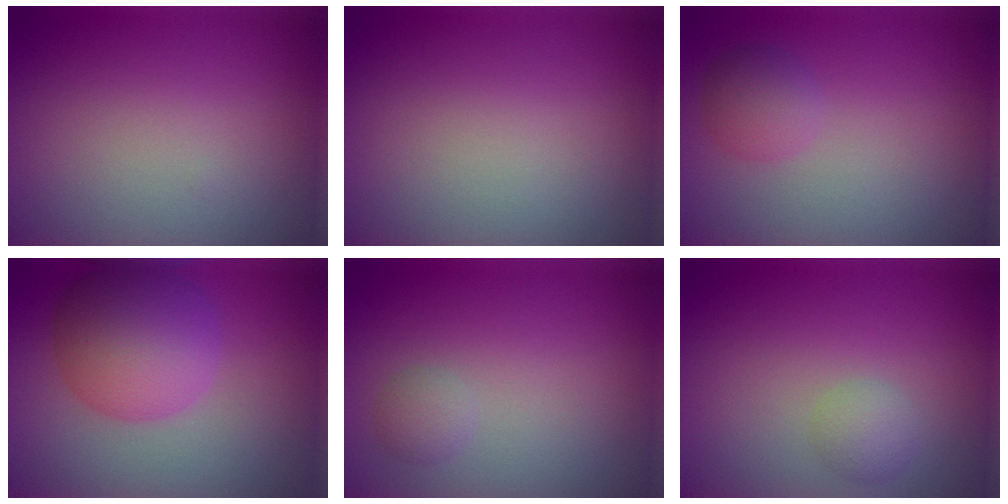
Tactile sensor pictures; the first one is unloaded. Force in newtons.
{"total": 0.0}
{"total": 2.2, "press": 2.2, "slide": 0.1}
{"total": 8.1, "press": 8.1, "slide": 0.1}
{"total": 1.3, "press": 1.3, "slide": 0.0}
{"total": 1.8, "press": 1.8, "slide": 0.1}